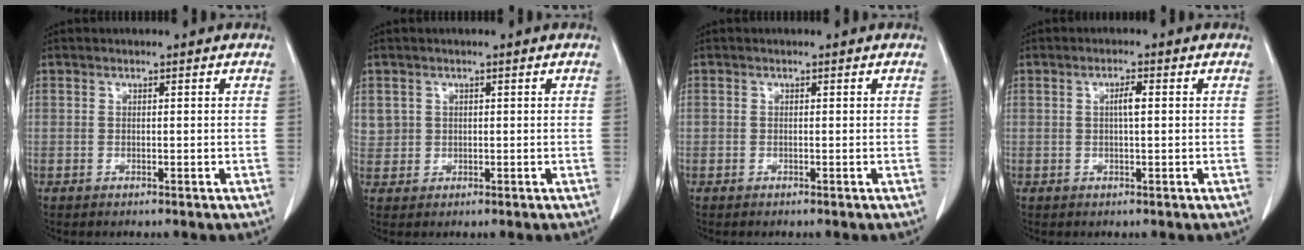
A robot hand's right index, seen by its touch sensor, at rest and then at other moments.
{"total": 2.5, "force": [1.0, 2.3, 0.1], "torque": [0.018, 0.005, 0.018]}
{"total": 0.0}
{"total": 2.1, "force": [0.3, 0.2, 2.0], "torque": [-0.037, 0.003, 0.004]}